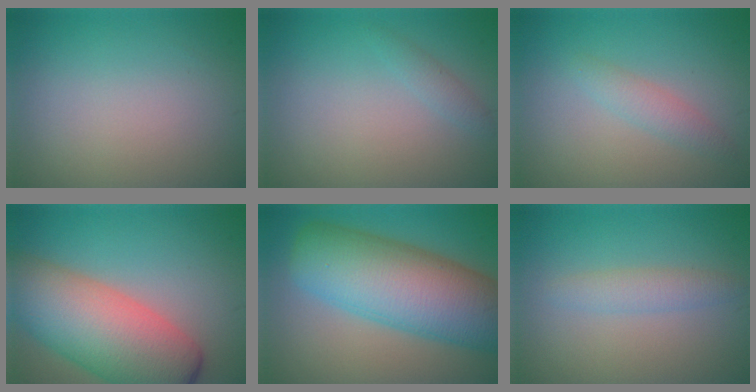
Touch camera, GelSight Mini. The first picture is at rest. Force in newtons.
{"total": 1.0, "press": 1.0, "slide": 0.1}
{"total": 1.7, "press": 1.7, "slide": 0.1}
{"total": 10.6, "press": 10.6, "slide": 0.4}
{"total": 11.8, "press": 11.8, "slide": 0.3}
{"total": 1.8, "press": 1.8, "slide": 0.2}